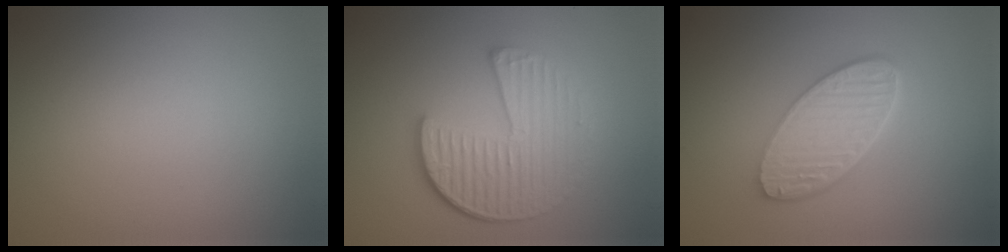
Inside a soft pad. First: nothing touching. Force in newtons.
{"total": 5.6, "press": 4.2, "slide": 3.8}
{"total": 6.0, "press": 4.4, "slide": 4.1}